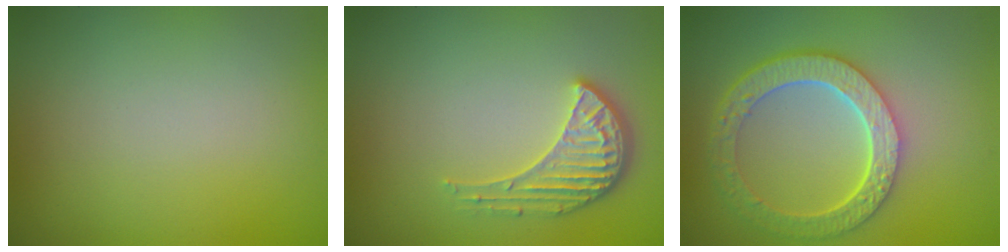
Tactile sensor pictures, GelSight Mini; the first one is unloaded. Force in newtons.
{"total": 3.4, "press": 3.2, "slide": 1.3}
{"total": 6.0, "press": 4.4, "slide": 4.1}